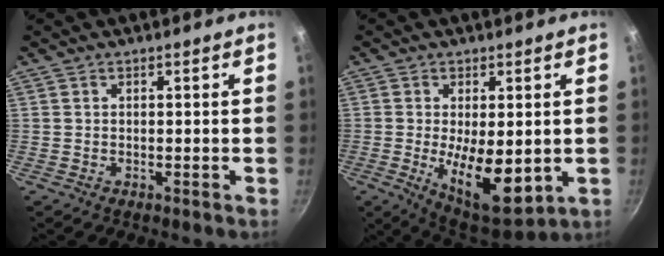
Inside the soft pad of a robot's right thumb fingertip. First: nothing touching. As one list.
[{"total": 13.4, "force": [-1.4, 6.0, 11.9], "torque": [-0.168, -0.019, -0.006]}]